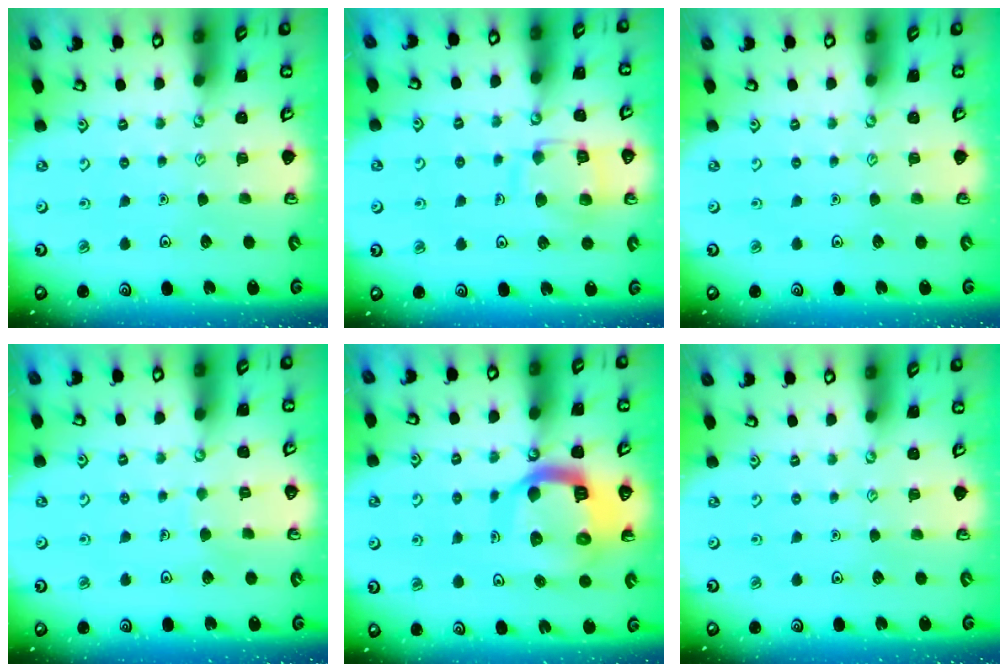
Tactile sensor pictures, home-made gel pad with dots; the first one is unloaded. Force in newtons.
{"total": 11.2, "press": 11.2, "slide": 1.0}
{"total": 0.0}
{"total": 2.2, "press": 2.2, "slide": 0.1}
{"total": 14.7, "press": 14.6, "slide": 1.8}
{"total": 0.0}